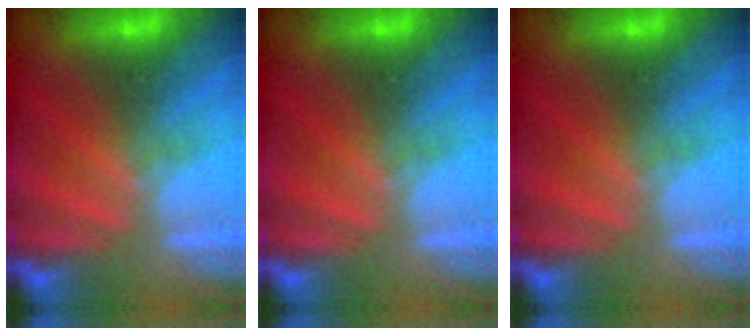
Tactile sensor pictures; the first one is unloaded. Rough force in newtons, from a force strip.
{"total": 0.0}
{"total": 0.0}